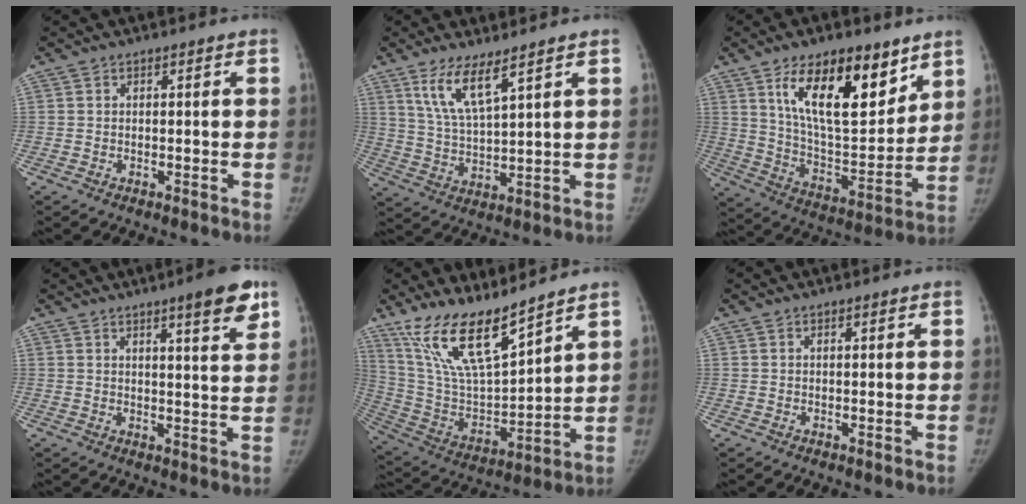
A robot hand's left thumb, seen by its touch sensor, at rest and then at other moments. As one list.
[{"total": 8.1, "force": [5.2, 1.6, 5.9], "torque": [-0.117, -0.034, 0.112]}, {"total": 20.2, "force": [11.2, 8.6, 14.4], "torque": [-0.186, -0.066, 0.200]}, {"total": 8.4, "force": [5.2, 1.3, 6.5], "torque": [-0.077, -0.028, 0.069]}, {"total": 16.9, "force": [12.9, 3.7, 10.4], "torque": [-0.177, -0.067, 0.260]}, {"total": 0.7, "force": [0.4, 0.1, 0.5], "torque": [-0.008, 0.000, 0.007]}]